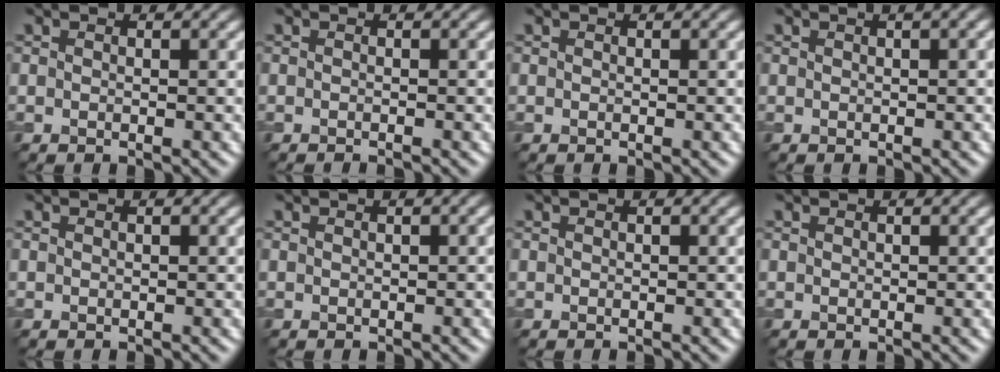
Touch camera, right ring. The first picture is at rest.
{"total": 0.8, "force": [-0.7, 0.1, 0.3], "torque": [0.002, -0.002, -0.012]}
{"total": 0.0}
{"total": 1.6, "force": [0.7, 0.4, 1.3], "torque": [-0.015, 0.009, 0.005]}
{"total": 0.0}
{"total": 0.6, "force": [0.1, 0.1, 0.6], "torque": [-0.006, 0.008, 0.003]}
{"total": 0.0}
{"total": 0.0}